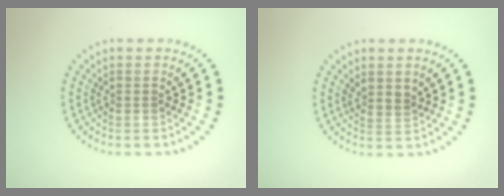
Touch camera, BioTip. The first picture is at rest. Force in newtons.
{"total": 1.3, "press": 1.0, "slide": 0.9}